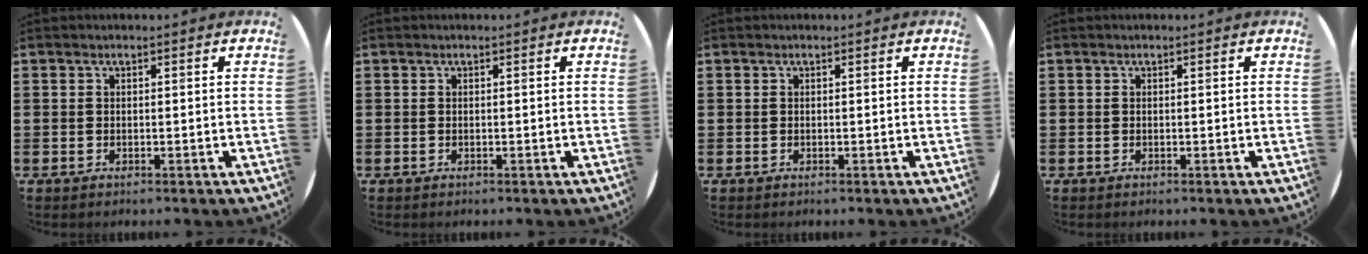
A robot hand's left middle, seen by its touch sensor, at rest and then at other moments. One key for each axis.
{"total": 0.0}
{"total": 0.0}
{"total": 0.0}